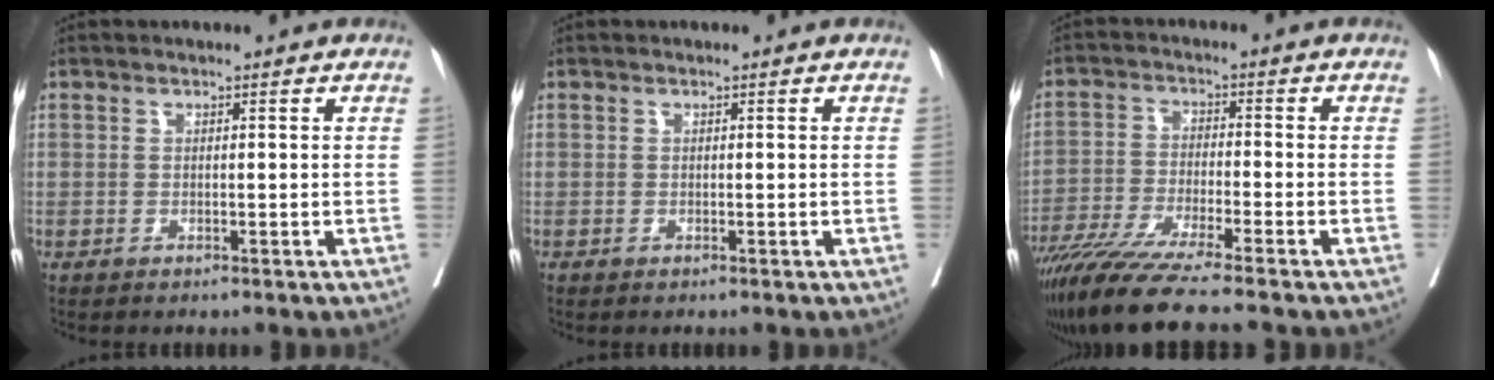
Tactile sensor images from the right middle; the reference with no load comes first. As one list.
[{"total": 0.0}, {"total": 12.3, "force": [-10.1, -1.1, 6.9], "torque": [-0.111, -0.041, -0.171]}]